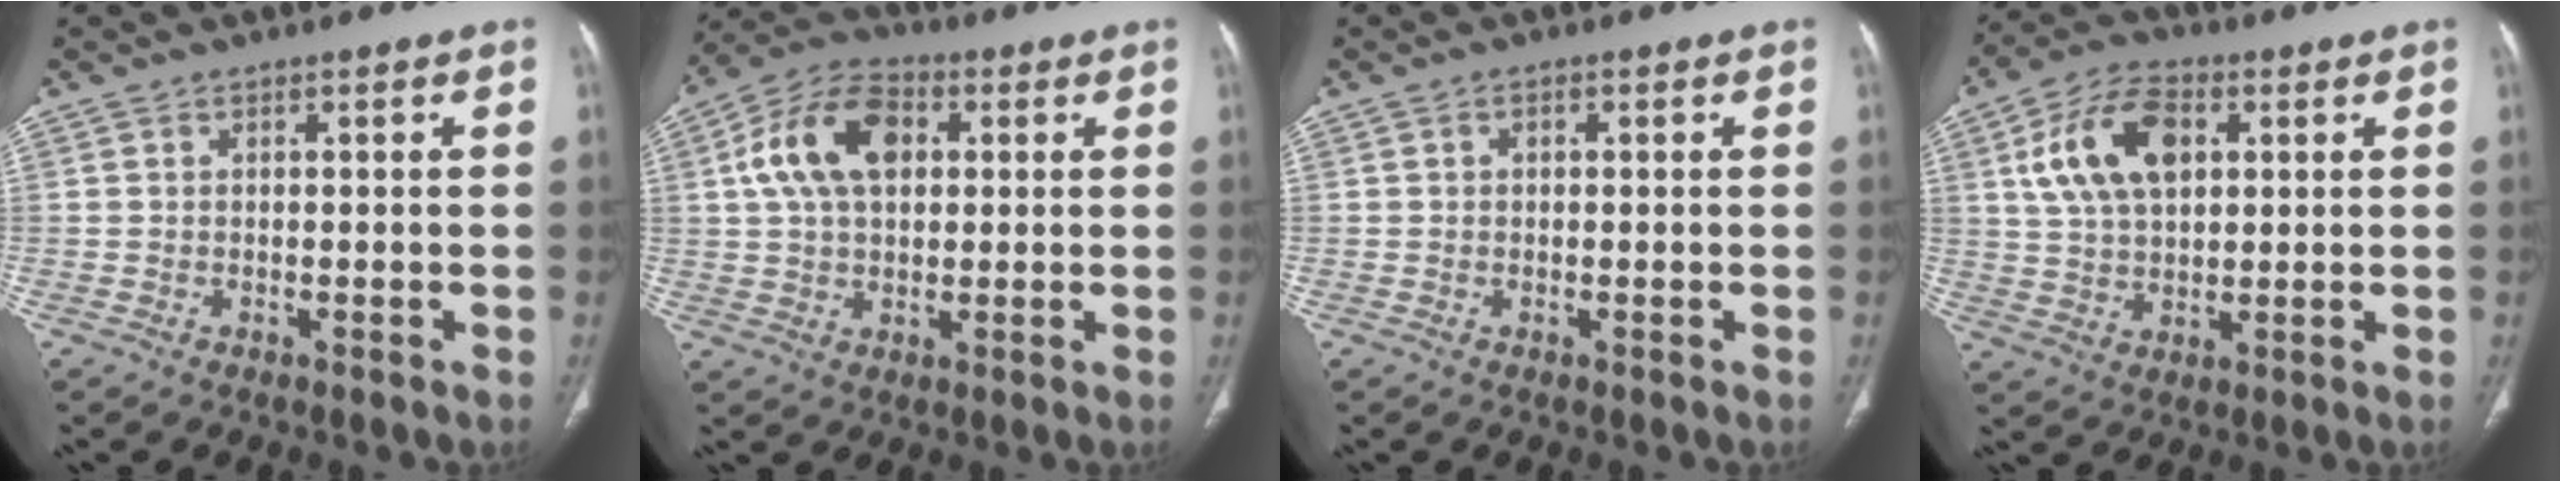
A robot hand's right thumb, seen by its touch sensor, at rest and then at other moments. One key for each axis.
{"total": 13.3, "fx": 3.1, "fy": 8.4, "fz": 9.8, "tx": -0.170, "ty": 0.018, "tz": 0.048}
{"total": 0.9, "fx": 0.3, "fy": 0.6, "fz": 0.5, "tx": -0.005, "ty": 0.006, "tz": 0.003}
{"total": 13.3, "fx": 4.0, "fy": 8.0, "fz": 9.8, "tx": -0.169, "ty": 0.006, "tz": 0.073}